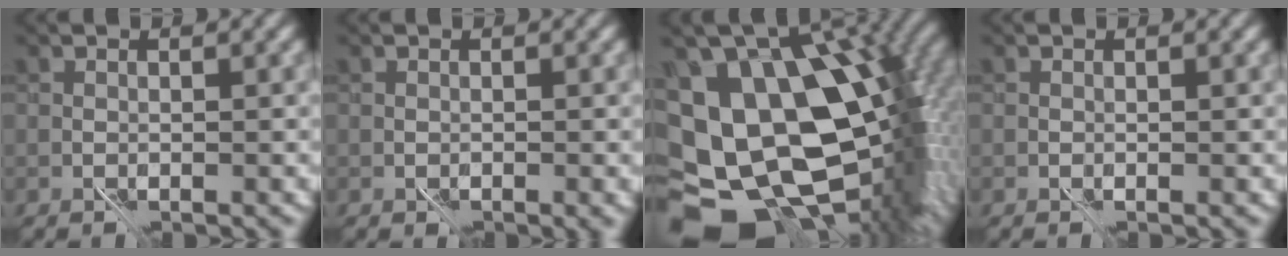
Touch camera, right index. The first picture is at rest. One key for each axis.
{"total": 0.9, "fx": -0.4, "fy": 0.4, "fz": 0.7, "tx": -0.011, "ty": -0.004, "tz": -0.005}
{"total": 19.5, "fx": -0.6, "fy": 12.8, "fz": 14.7, "tx": -0.217, "ty": -0.024, "tz": 0.023}
{"total": 0.0}